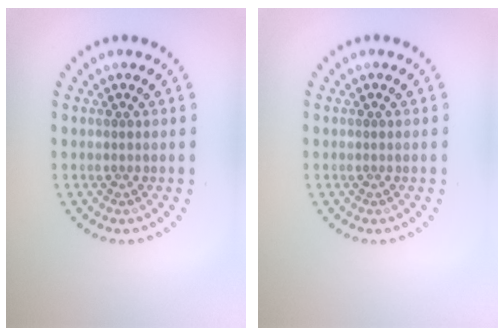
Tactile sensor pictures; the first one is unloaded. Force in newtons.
{"total": 0.0}